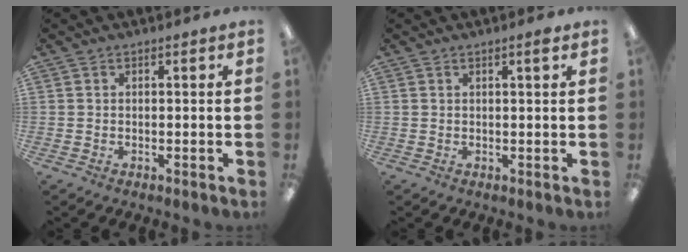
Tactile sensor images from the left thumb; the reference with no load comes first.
{"total": 1.6, "force": [1.0, 0.2, 1.2], "torque": [-0.017, -0.001, 0.016]}